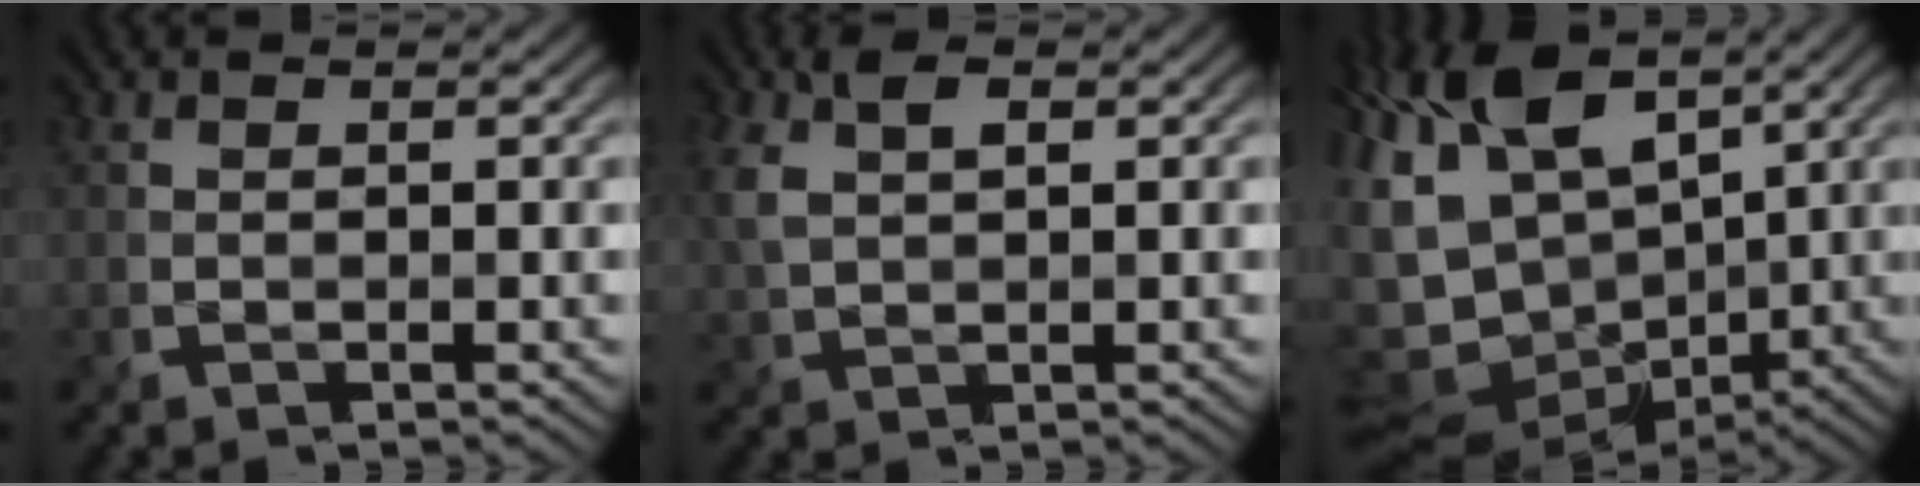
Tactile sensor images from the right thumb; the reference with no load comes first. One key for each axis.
{"total": 4.8, "fx": 1.4, "fy": 2.7, "fz": 3.8, "tx": -0.086, "ty": 0.007, "tz": 0.021}
{"total": 14.8, "fx": 4.6, "fy": 9.1, "fz": 10.7, "tx": -0.248, "ty": -0.004, "tz": 0.092}